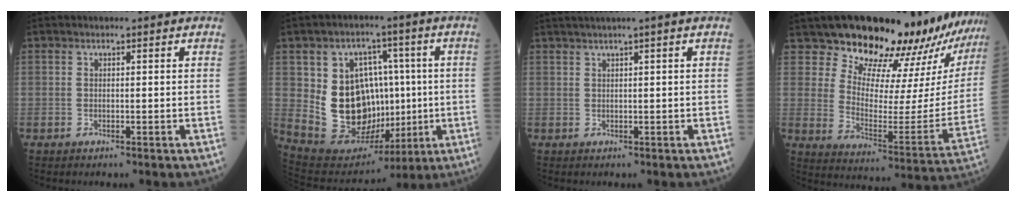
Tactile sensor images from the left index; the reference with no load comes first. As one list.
[{"total": 15.7, "force": [0.6, 11.5, 10.7], "torque": [-0.192, 0.034, 0.045]}, {"total": 3.3, "force": [2.4, -1.0, 2.0], "torque": [-0.036, 0.013, 0.053]}, {"total": 21.4, "force": [20.1, 2.9, 6.6], "torque": [-0.098, -0.100, 0.260]}]